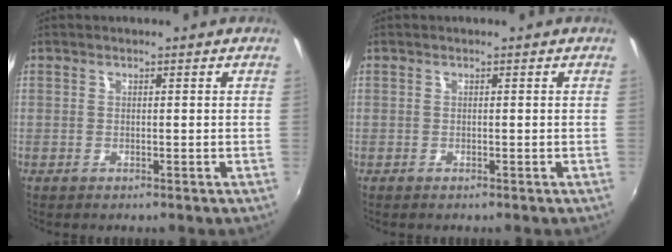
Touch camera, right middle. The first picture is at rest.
{"total": 0.0}